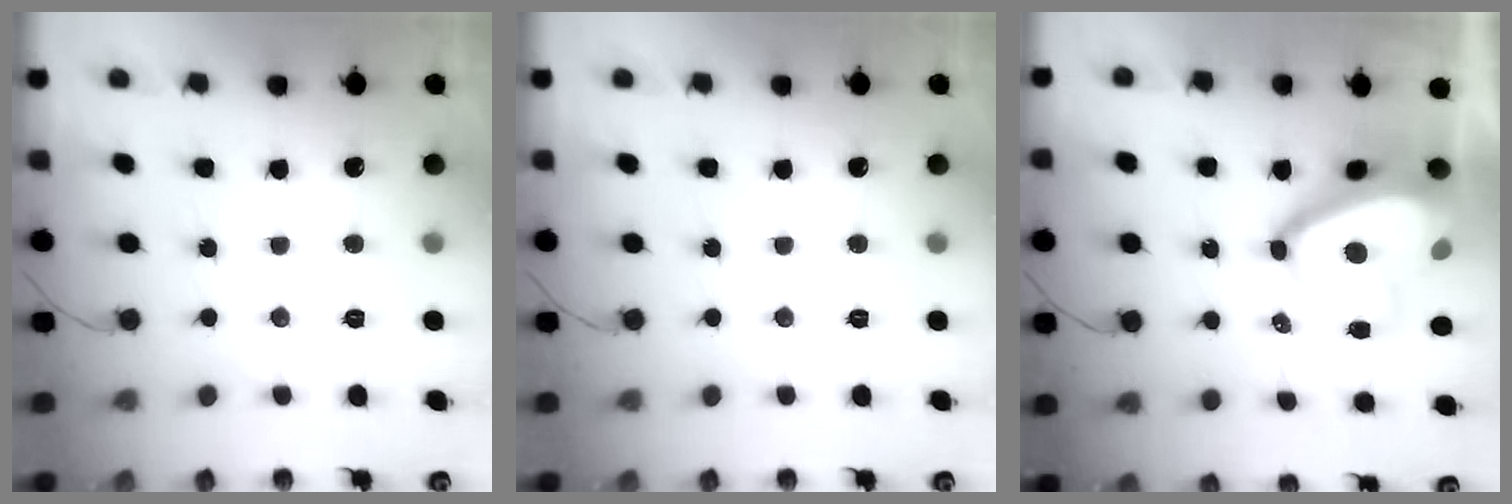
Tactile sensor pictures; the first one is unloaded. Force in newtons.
{"total": 0.0}
{"total": 12.4, "press": 12.3, "slide": 1.4}